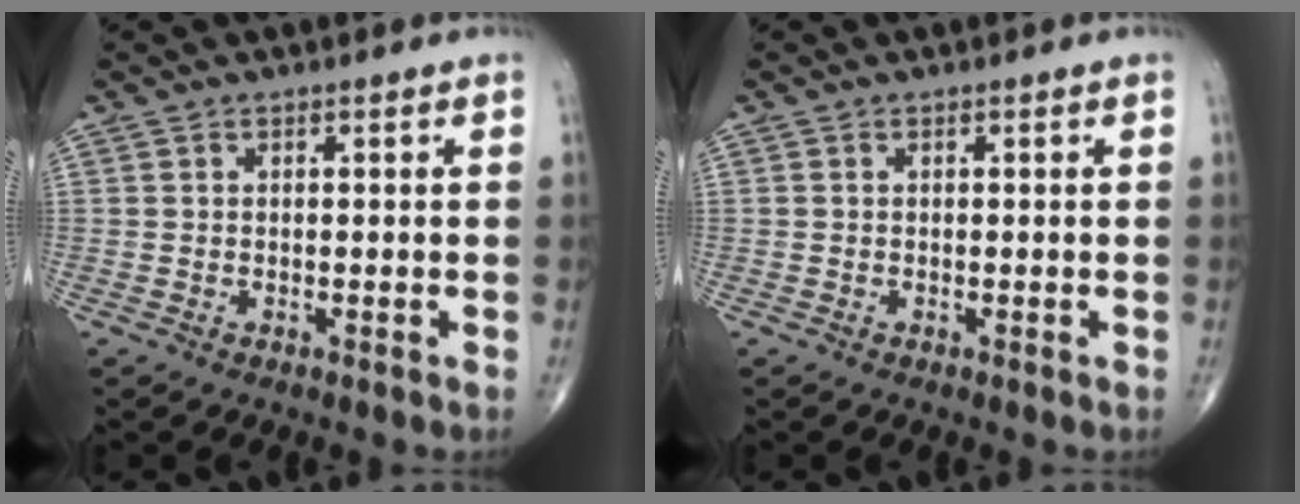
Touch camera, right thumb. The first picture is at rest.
{"total": 0.0}